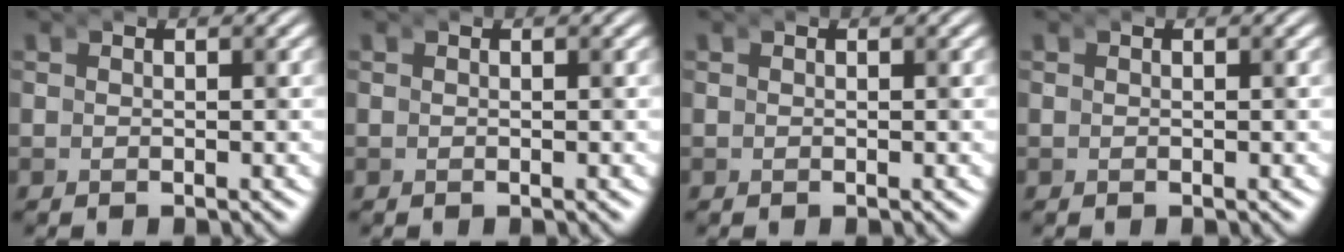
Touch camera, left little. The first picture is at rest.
{"total": 0.0}
{"total": 0.0}
{"total": 0.0}